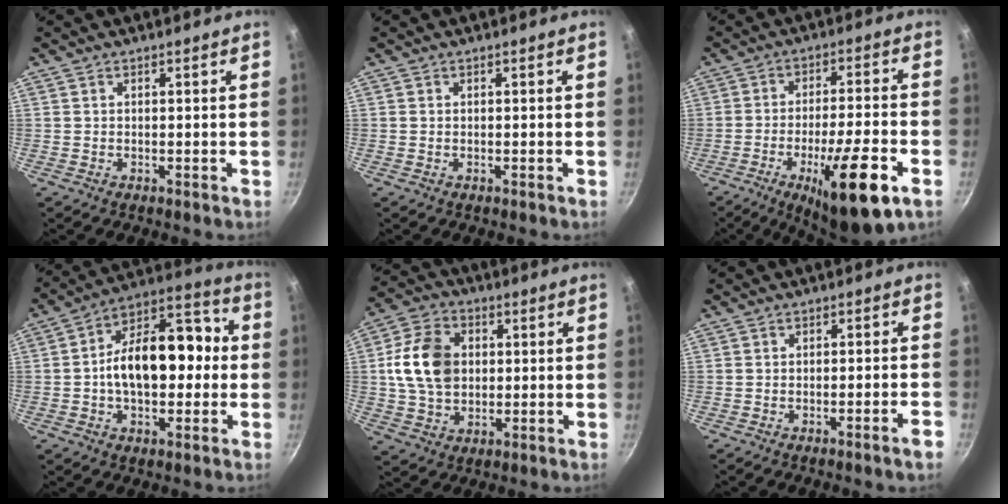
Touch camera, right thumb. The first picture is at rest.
{"total": 0.0}
{"total": 16.8, "force": [-7.2, 3.8, 14.7], "torque": [-0.224, 0.025, -0.107]}
{"total": 18.5, "force": [-0.8, 11.3, 14.6], "torque": [-0.186, 0.052, -0.024]}
{"total": 13.3, "force": [1.5, 9.9, 8.7], "torque": [-0.140, 0.008, 0.022]}
{"total": 3.0, "force": [-1.9, -0.1, 2.3], "torque": [-0.033, 0.017, -0.023]}